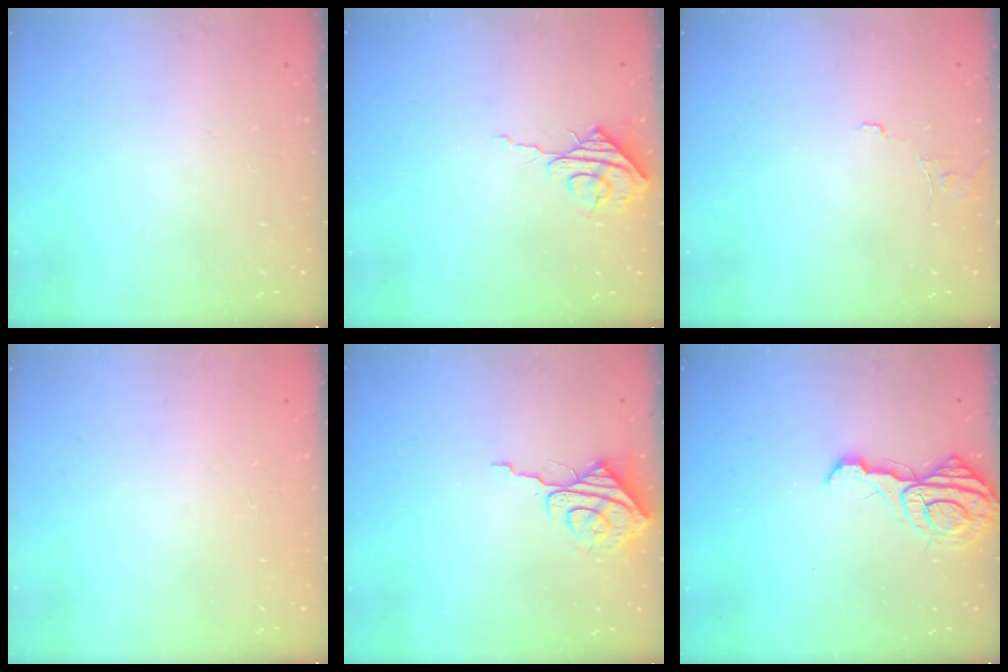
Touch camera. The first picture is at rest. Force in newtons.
{"total": 7.4, "press": 7.4, "slide": 0.7}
{"total": 5.1, "press": 5.1, "slide": 0.4}
{"total": 0.0}
{"total": 7.7, "press": 7.7, "slide": 0.4}
{"total": 11.3, "press": 11.2, "slide": 1.3}